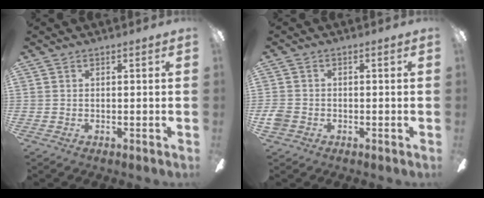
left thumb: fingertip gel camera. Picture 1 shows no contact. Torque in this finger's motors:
{"motor_torque": [0.04, 0.02, 0.07, -0.12, 0.00]}